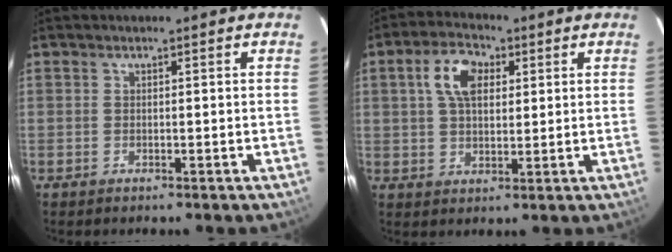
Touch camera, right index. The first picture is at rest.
{"total": 7.8, "force": [2.5, 4.6, 5.8], "torque": [-0.110, 0.022, 0.044]}